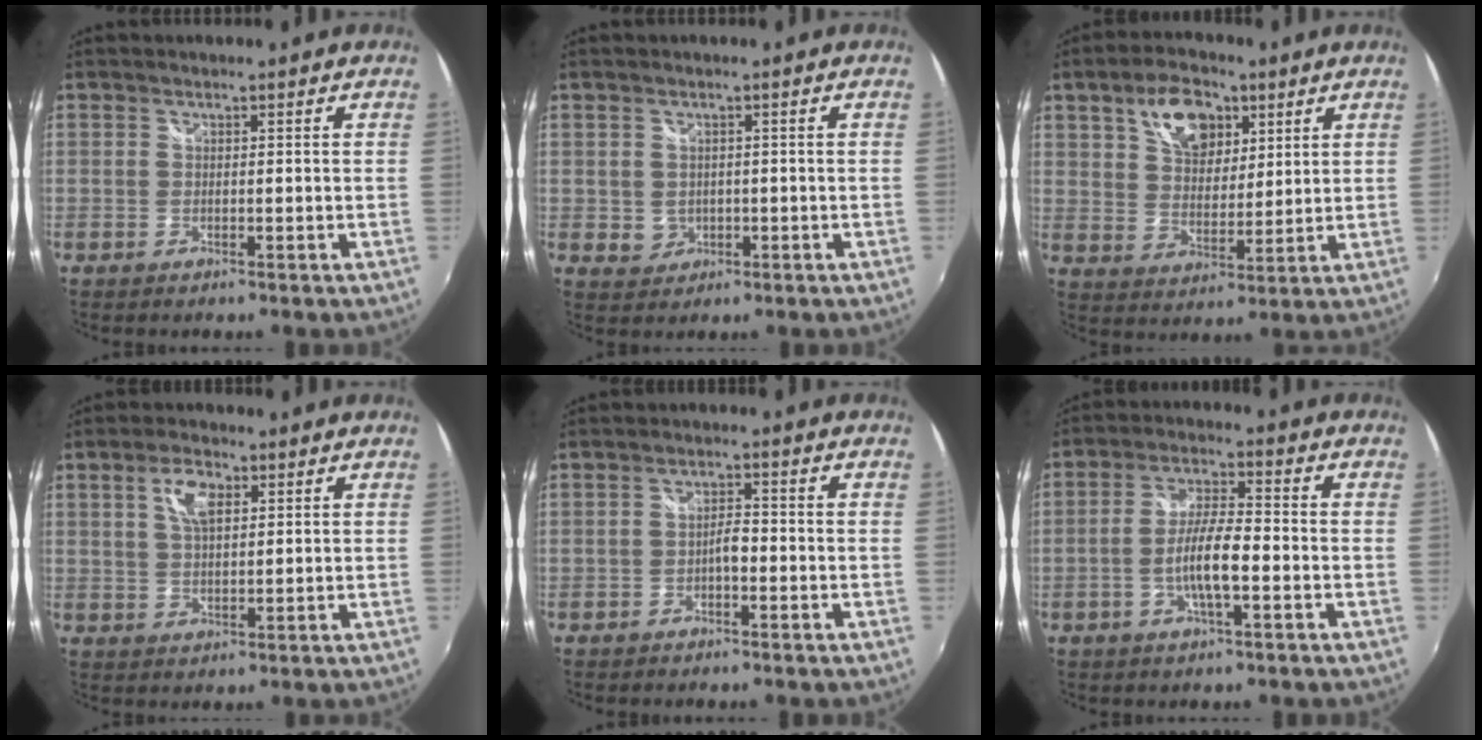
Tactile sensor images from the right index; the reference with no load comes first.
{"total": 2.9, "force": [-0.2, 2.7, 1.0], "torque": [-0.019, 0.002, 0.004]}
{"total": 11.5, "force": [5.9, 7.0, 7.0], "torque": [-0.124, 0.021, 0.105]}
{"total": 5.6, "force": [2.2, 2.6, 4.4], "torque": [-0.081, 0.009, 0.040]}
{"total": 2.3, "force": [-1.2, 0.7, 1.9], "torque": [-0.036, 0.006, -0.022]}
{"total": 7.9, "force": [-2.5, 1.5, 7.3], "torque": [-0.144, 0.001, -0.045]}